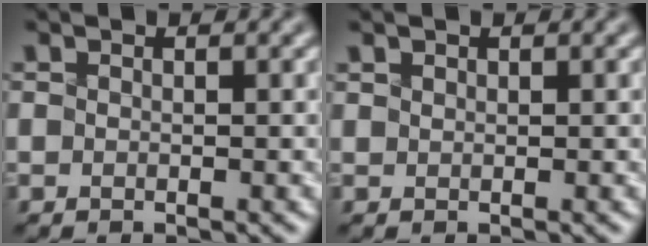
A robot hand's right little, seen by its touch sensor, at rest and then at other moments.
{"total": 1.3, "force": [0.9, 0.8, 0.5], "torque": [-0.024, 0.010, 0.022]}